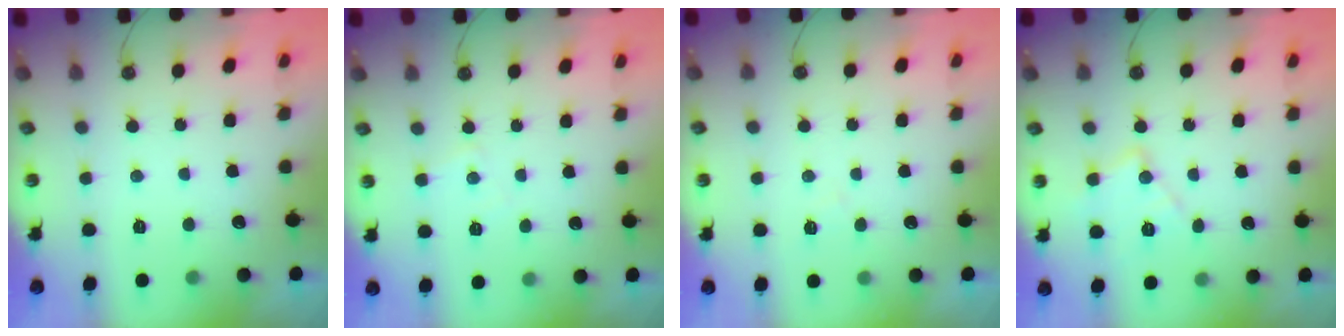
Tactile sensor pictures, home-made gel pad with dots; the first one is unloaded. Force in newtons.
{"total": 3.1, "press": 3.1, "slide": 0.5}
{"total": 5.3, "press": 5.2, "slide": 0.7}
{"total": 11.2, "press": 11.2, "slide": 0.7}